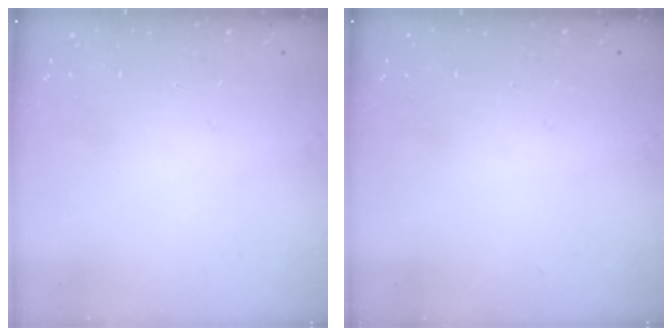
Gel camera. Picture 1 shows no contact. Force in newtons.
{"total": 0.0}